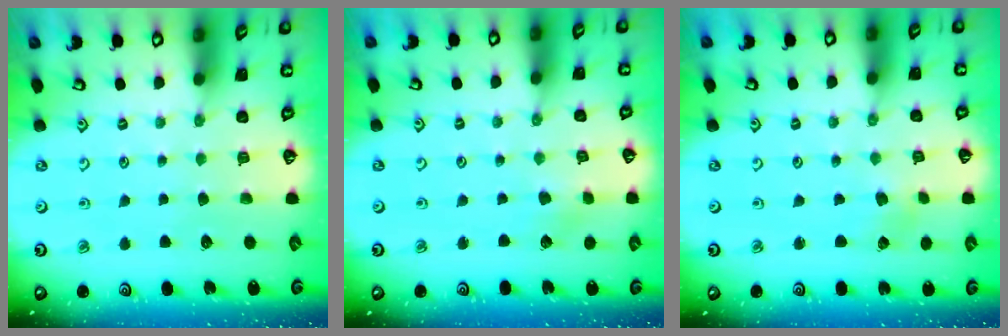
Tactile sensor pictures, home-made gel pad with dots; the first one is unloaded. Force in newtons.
{"total": 1.8, "press": 1.8, "slide": 0.2}
{"total": 2.6, "press": 2.6, "slide": 0.4}